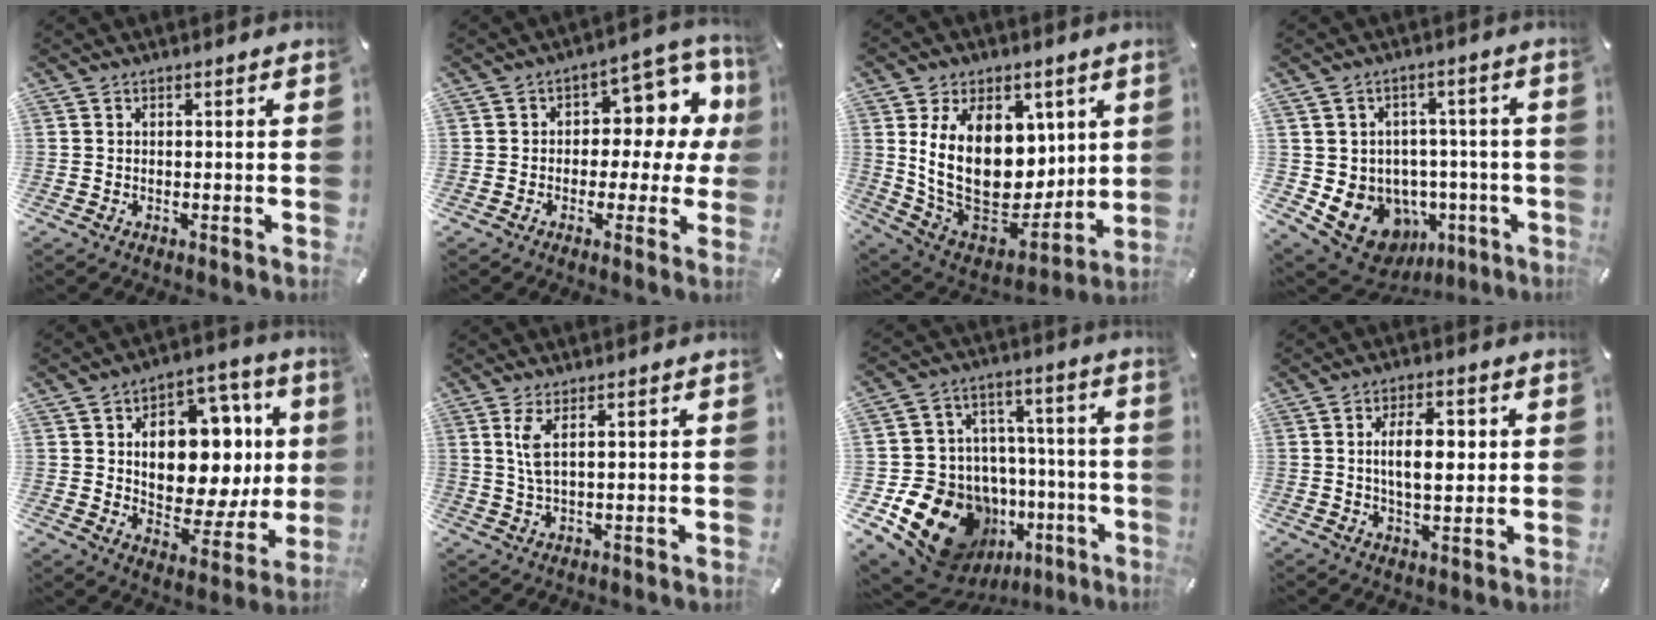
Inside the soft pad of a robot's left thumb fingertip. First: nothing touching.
{"total": 9.4, "force": [2.0, 6.5, 6.5], "torque": [-0.075, -0.023, 0.031]}
{"total": 23.8, "force": [5.0, 16.4, 16.5], "torque": [-0.302, -0.060, 0.099]}
{"total": 11.9, "force": [-4.2, 10.0, 4.9], "torque": [-0.079, 0.001, -0.060]}
{"total": 18.6, "force": [4.5, 12.2, 13.3], "torque": [-0.173, -0.032, 0.077]}
{"total": 4.7, "force": [1.8, 0.9, 4.2], "torque": [-0.095, -0.003, 0.028]}
{"total": 22.3, "force": [-9.7, 16.8, 11.1], "torque": [-0.178, 0.040, -0.126]}
{"total": 9.4, "force": [1.5, 4.5, 8.1], "torque": [-0.131, 0.000, 0.017]}